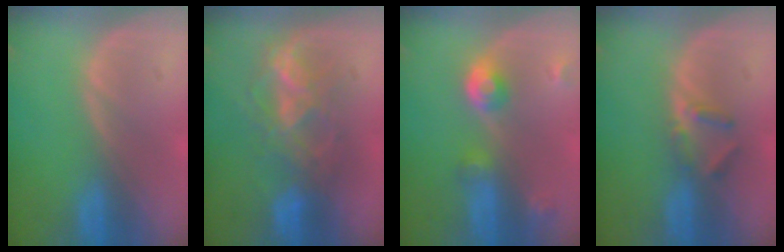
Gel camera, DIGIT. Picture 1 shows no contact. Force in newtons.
{"total": 6.9, "press": 6.7, "slide": 1.6}
{"total": 4.8, "press": 4.3, "slide": 2.1}
{"total": 2.9, "press": 2.6, "slide": 1.1}